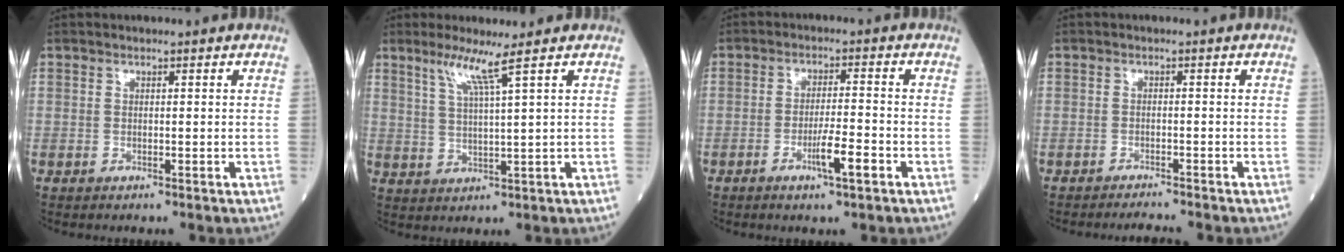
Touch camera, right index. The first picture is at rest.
{"total": 4.8, "force": [3.0, -1.2, 3.5], "torque": [-0.073, -0.005, 0.063]}
{"total": 5.1, "force": [-2.4, 0.2, 4.5], "torque": [-0.080, -0.004, -0.041]}
{"total": 2.4, "force": [-2.3, -0.6, 0.4], "torque": [-0.009, -0.010, -0.033]}